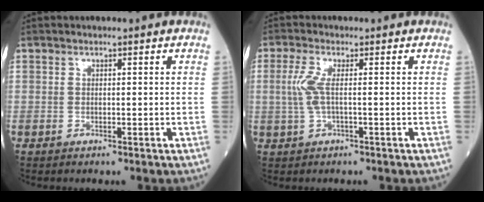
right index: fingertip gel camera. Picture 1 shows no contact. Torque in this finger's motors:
{"motor_torque": [0.67, 0.16, 0.36, 0.11]}